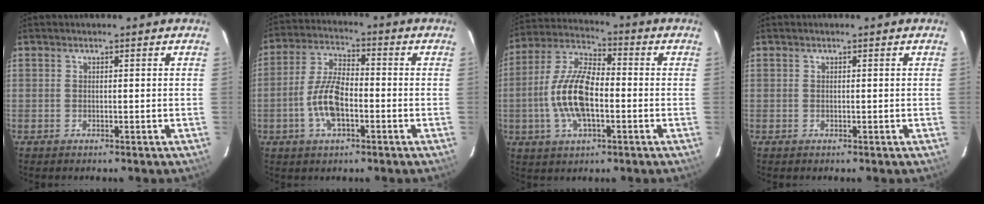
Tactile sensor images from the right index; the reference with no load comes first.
{"total": 9.5, "force": [-2.9, 4.1, 8.0], "torque": [-0.167, 0.007, -0.055]}
{"total": 13.7, "force": [-2.5, 5.9, 12.1], "torque": [-0.253, 0.007, -0.051]}
{"total": 0.0}